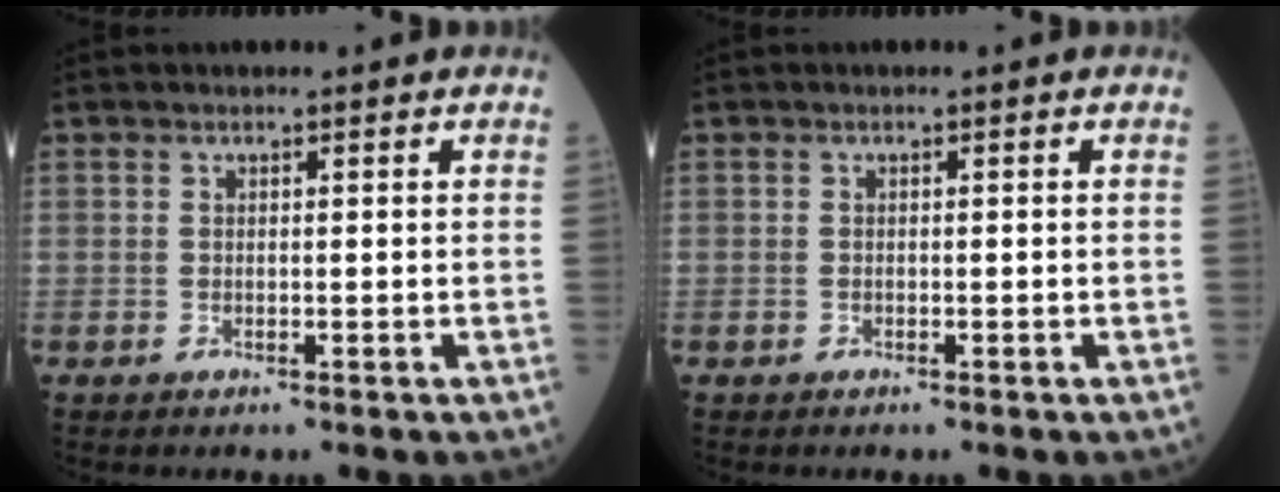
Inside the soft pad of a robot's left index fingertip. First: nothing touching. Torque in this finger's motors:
{"motor_torque": [-0.08, 0.08, 0.00, 0.00]}